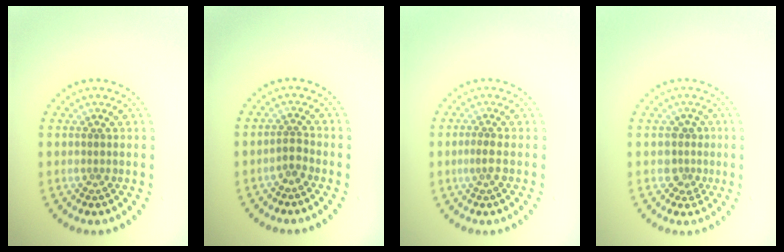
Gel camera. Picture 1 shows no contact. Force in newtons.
{"total": 1.2, "press": 1.0, "slide": 0.6}
{"total": 1.2, "press": 1.0, "slide": 0.7}
{"total": 2.0, "press": 1.6, "slide": 1.2}